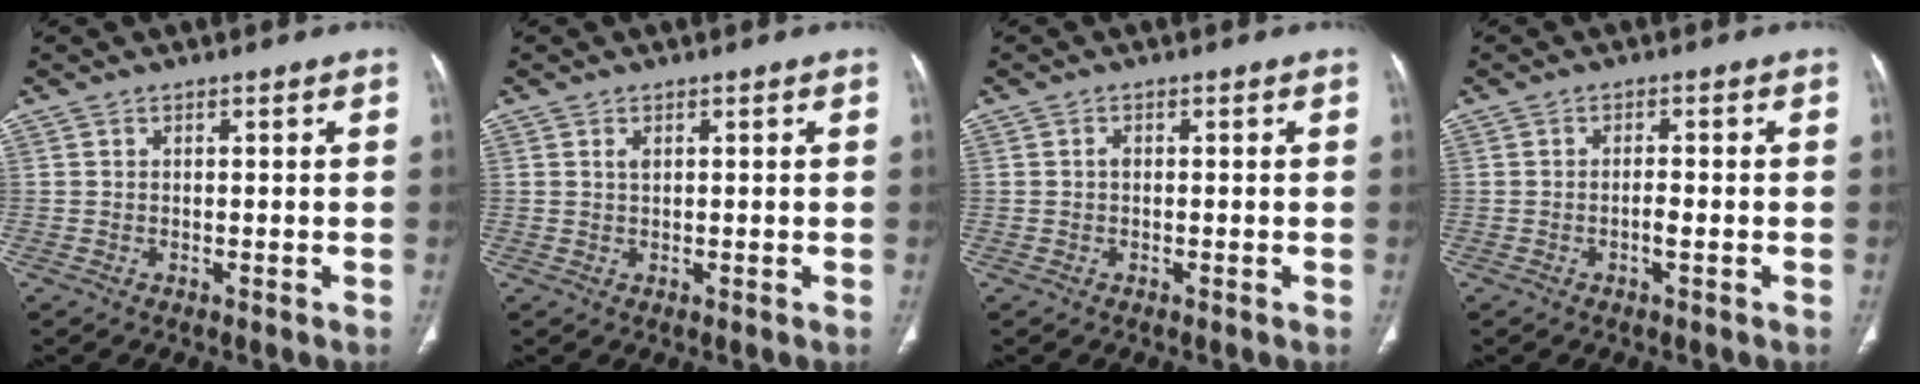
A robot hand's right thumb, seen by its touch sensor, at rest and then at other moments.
{"total": 0.9, "force": [0.5, 0.5, 0.6], "torque": [-0.005, -0.001, 0.009]}
{"total": 0.7, "force": [0.0, 0.5, 0.5], "torque": [-0.002, 0.002, -0.005]}
{"total": 2.0, "force": [-0.7, 0.5, 1.8], "torque": [-0.035, 0.001, -0.013]}